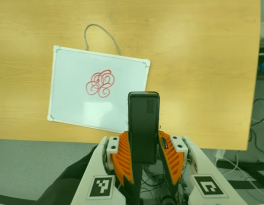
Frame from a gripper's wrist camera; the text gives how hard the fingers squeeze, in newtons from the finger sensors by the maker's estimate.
{"total": 5.1, "left": 3.4, "right": 6.8}